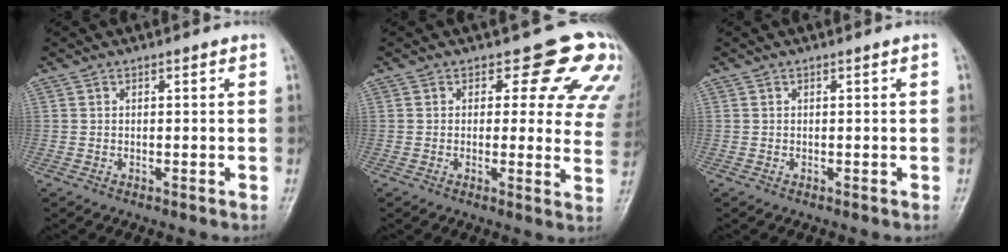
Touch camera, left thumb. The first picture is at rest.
{"total": 11.6, "force": [7.7, 6.1, 6.3], "torque": [-0.010, -0.036, 0.060]}
{"total": 0.0}